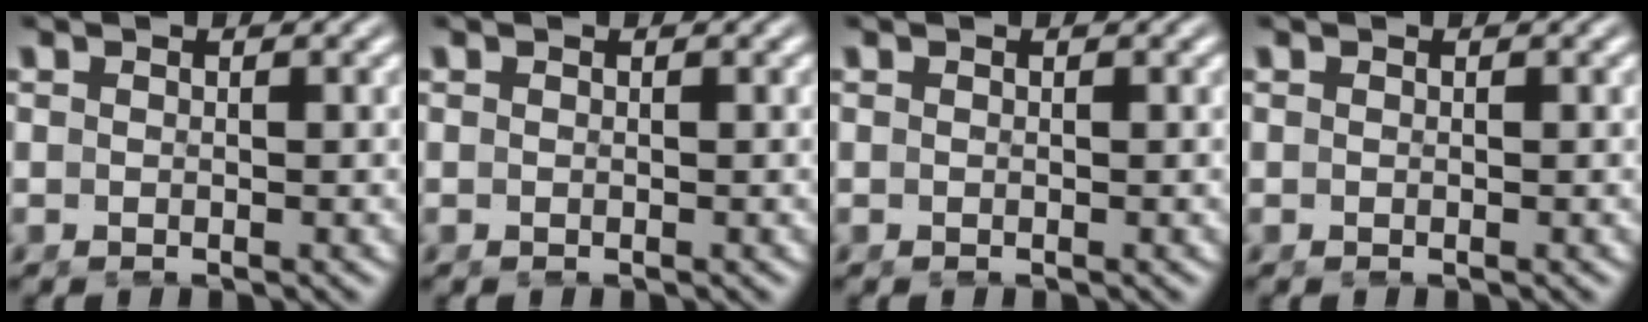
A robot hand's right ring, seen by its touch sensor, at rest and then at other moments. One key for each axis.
{"total": 0.0}
{"total": 0.0}
{"total": 0.0}